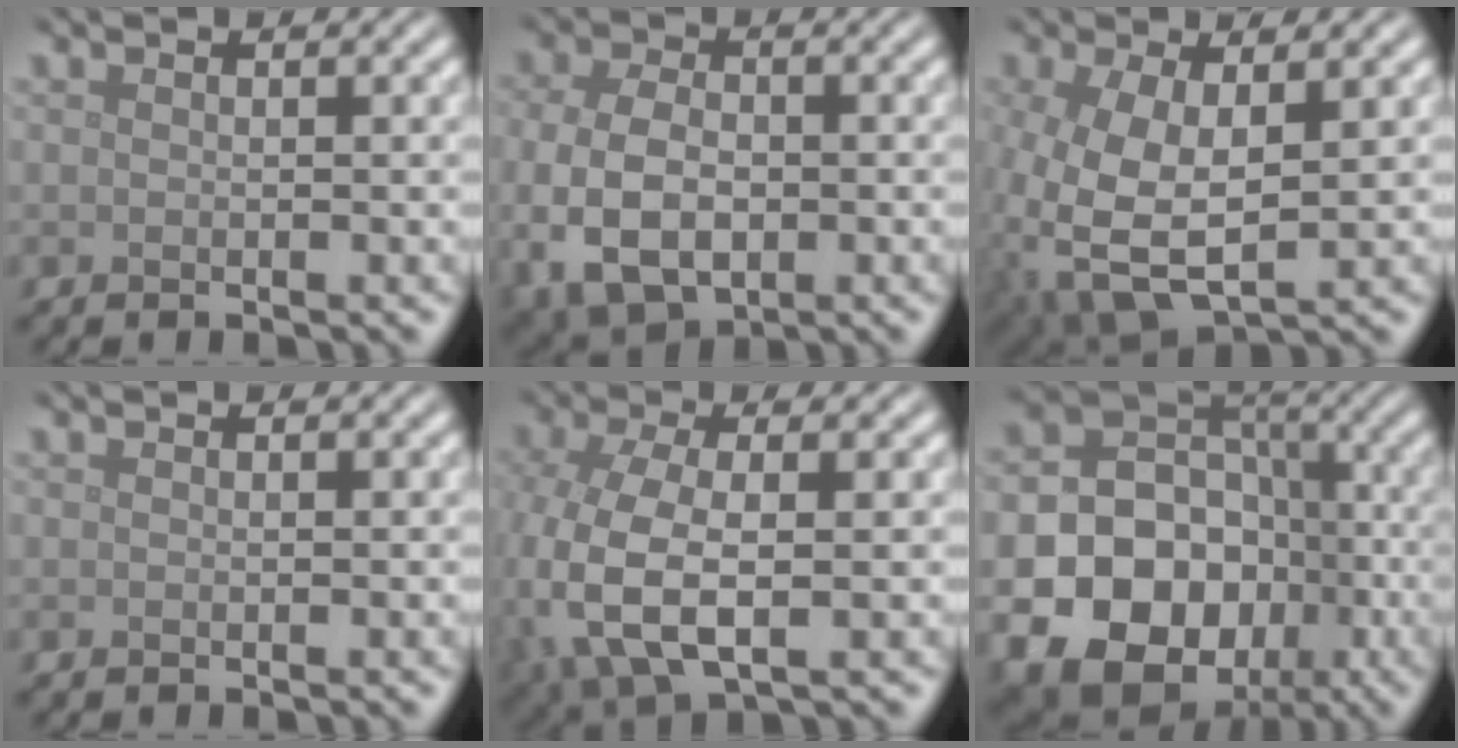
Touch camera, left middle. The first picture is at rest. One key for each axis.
{"total": 7.6, "fx": -2.0, "fy": 5.0, "fz": 5.4, "tx": -0.127, "ty": -0.019, "tz": -0.037}
{"total": 7.4, "fx": -0.8, "fy": 4.0, "fz": 6.2, "tx": -0.158, "ty": -0.017, "tz": -0.004}
{"total": 0.0}
{"total": 8.5, "fx": -2.0, "fy": 4.5, "fz": 6.9, "tx": -0.171, "ty": -0.022, "tz": -0.035}
{"total": 21.9, "fx": -7.9, "fy": 19.1, "fz": 7.1, "tx": -0.163, "ty": -0.063, "tz": -0.145}